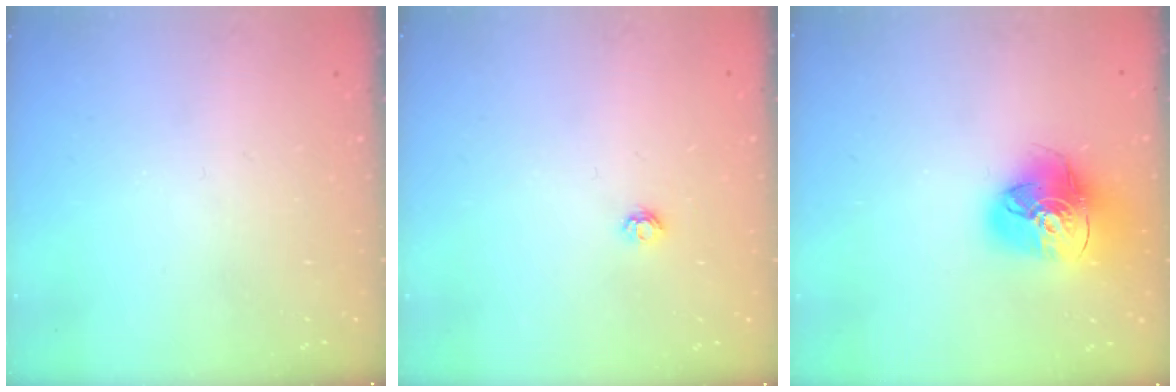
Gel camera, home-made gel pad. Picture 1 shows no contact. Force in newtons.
{"total": 3.8, "press": 3.8, "slide": 0.6}
{"total": 18.3, "press": 18.2, "slide": 2.0}